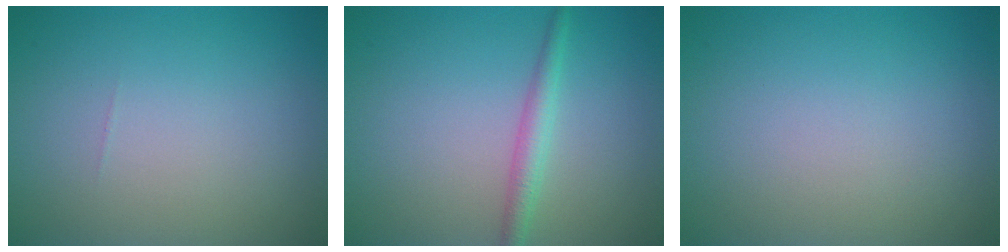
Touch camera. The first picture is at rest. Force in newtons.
{"total": 2.1, "press": 2.1, "slide": 0.0}
{"total": 0.0}